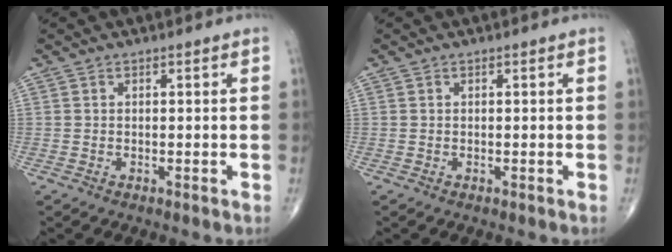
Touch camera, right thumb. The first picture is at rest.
{"total": 0.0}